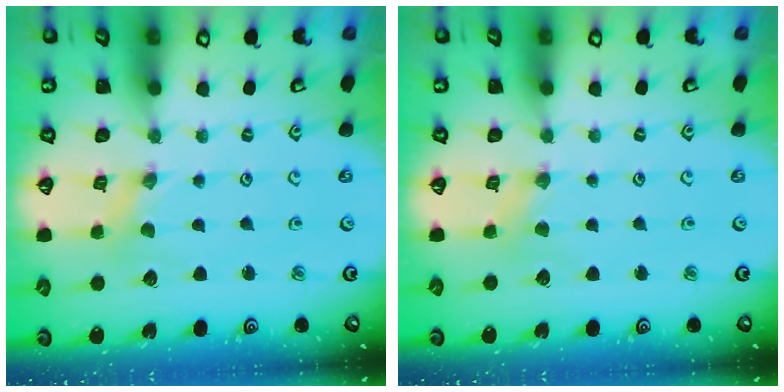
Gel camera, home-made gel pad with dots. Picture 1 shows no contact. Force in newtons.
{"total": 2.6, "press": 2.5, "slide": 0.5}